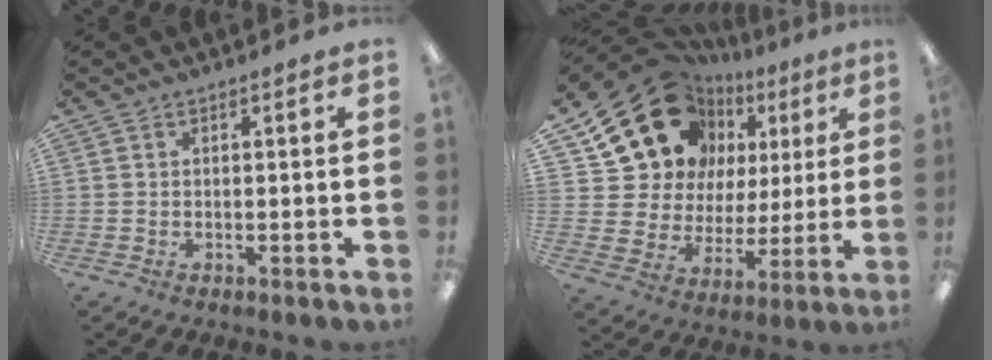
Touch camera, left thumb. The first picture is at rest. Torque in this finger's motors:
{"motor_torque": [0.64, 0.78, 1.40, -1.36, 0.12]}